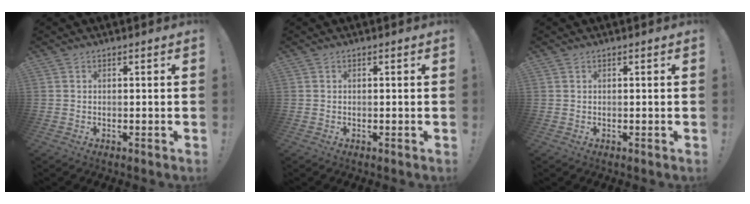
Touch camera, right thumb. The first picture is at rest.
{"total": 0.0}
{"total": 0.0}